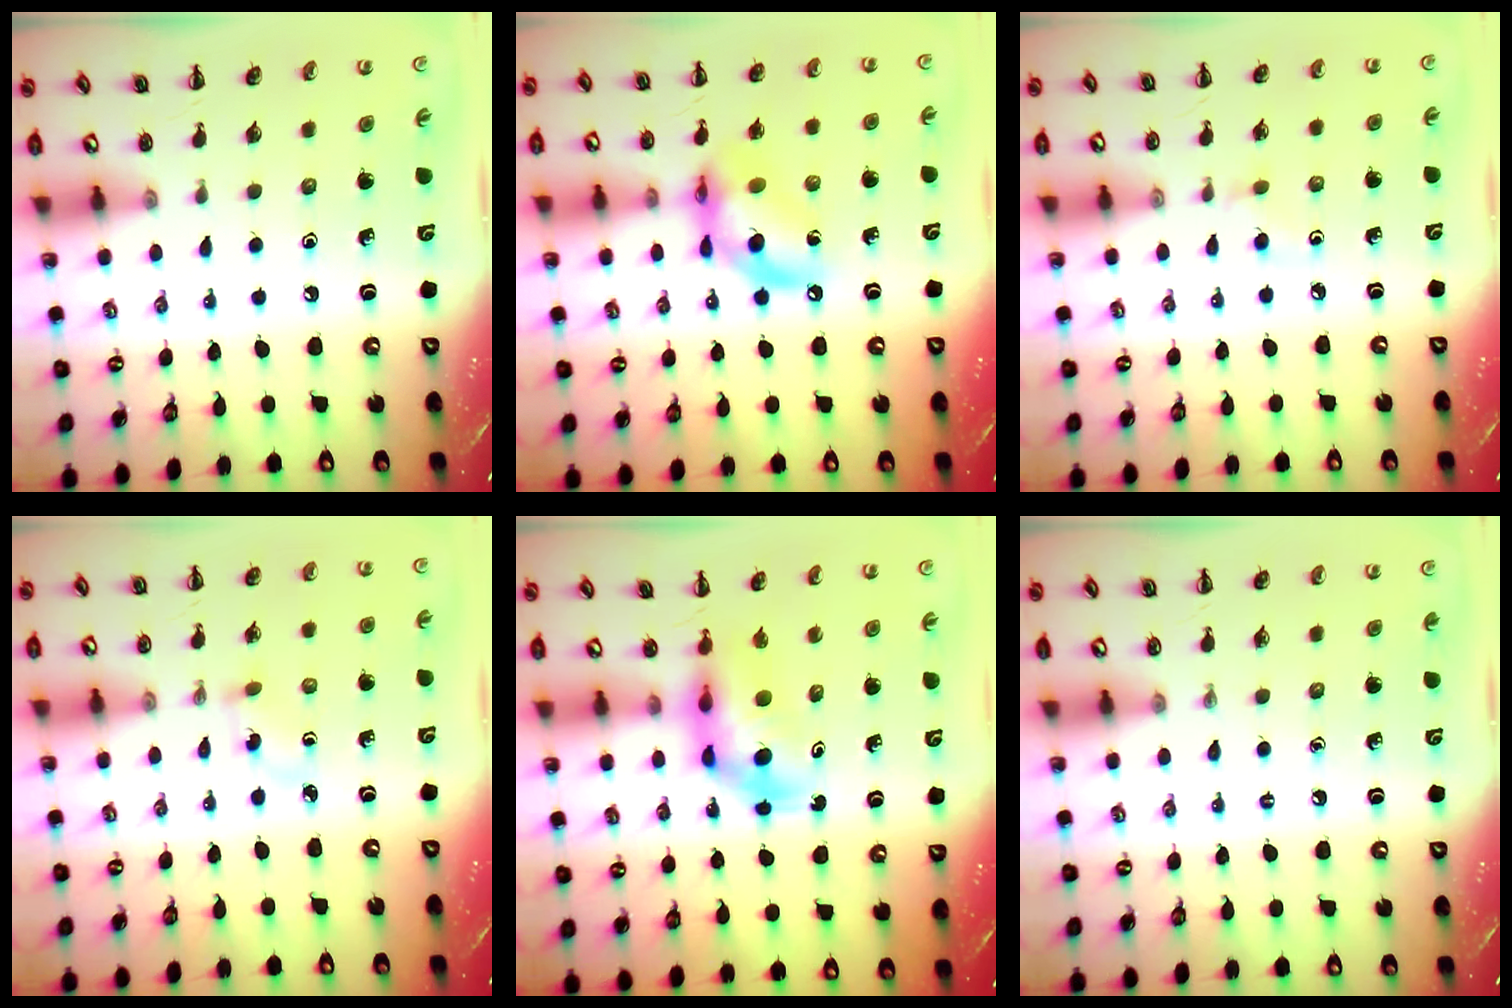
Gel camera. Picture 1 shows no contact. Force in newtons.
{"total": 12.8, "press": 12.4, "slide": 3.1}
{"total": 2.0, "press": 1.8, "slide": 0.8}
{"total": 2.4, "press": 2.2, "slide": 0.9}
{"total": 5.3, "press": 5.2, "slide": 0.8}
{"total": 0.0}